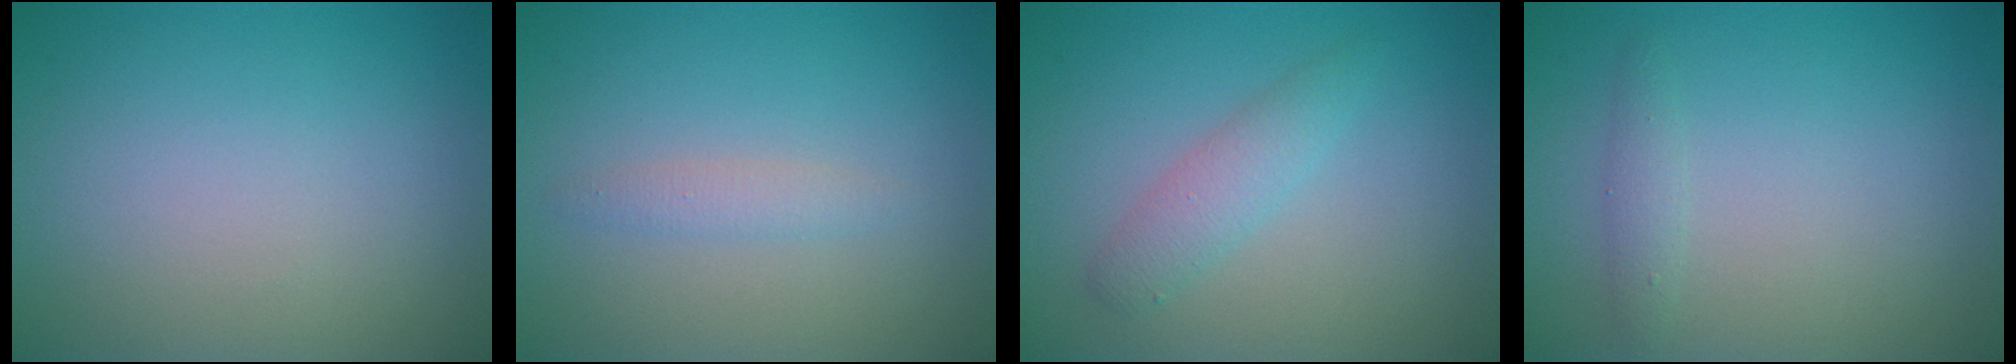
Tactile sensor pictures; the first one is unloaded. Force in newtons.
{"total": 1.2, "press": 1.2, "slide": 0.0}
{"total": 2.2, "press": 2.2, "slide": 0.1}
{"total": 1.1, "press": 1.1, "slide": 0.0}